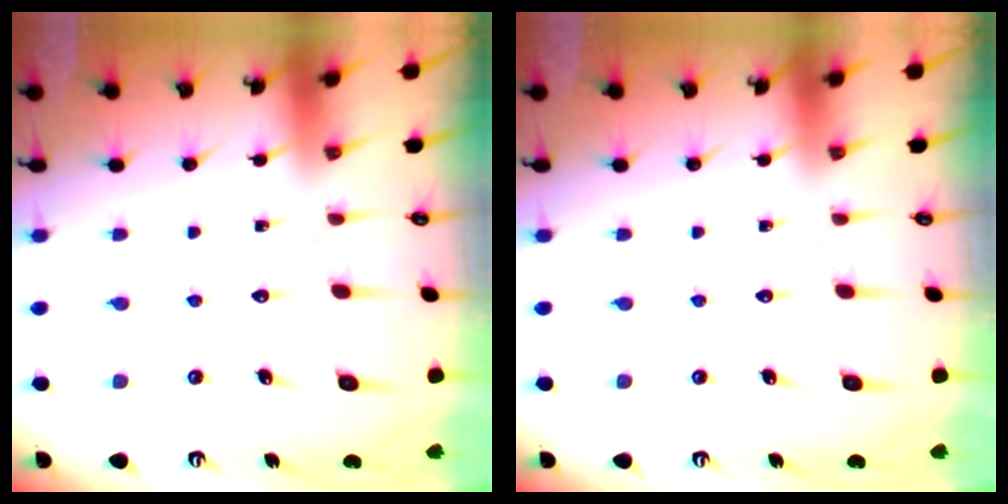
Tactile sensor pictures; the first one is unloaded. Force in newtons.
{"total": 0.0}